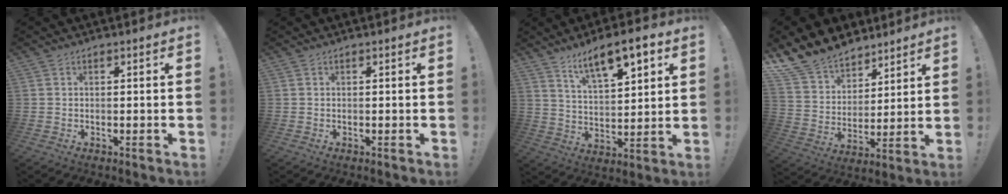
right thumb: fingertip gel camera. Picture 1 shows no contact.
{"total": 0.0}
{"total": 12.4, "force": [7.9, 4.1, 8.6], "torque": [-0.126, -0.044, 0.130]}
{"total": 13.5, "force": [11.3, 7.1, 2.2], "torque": [-0.061, -0.089, 0.218]}